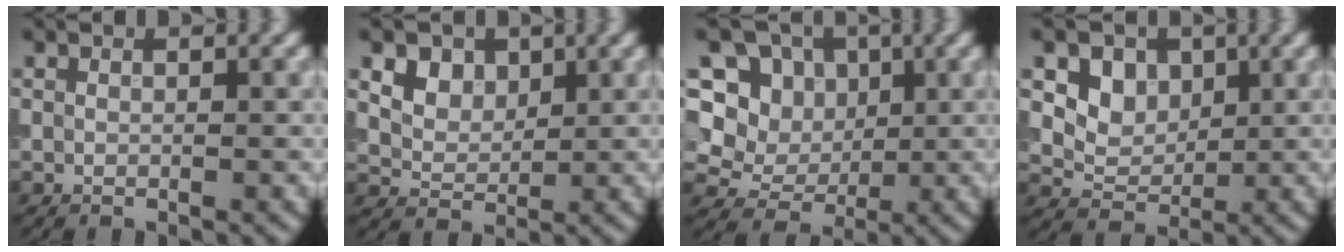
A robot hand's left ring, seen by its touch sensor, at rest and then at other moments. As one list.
[{"total": 6.2, "force": [3.5, 4.4, 2.6], "torque": [-0.058, 0.016, 0.055]}, {"total": 10.6, "force": [3.7, 8.9, 4.4], "torque": [-0.094, 0.025, 0.051]}, {"total": 4.2, "force": [1.9, 3.3, 1.8], "torque": [-0.046, -0.015, 0.050]}]